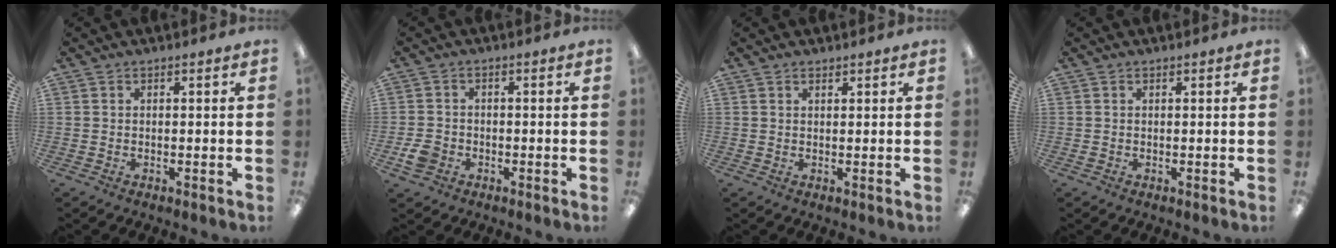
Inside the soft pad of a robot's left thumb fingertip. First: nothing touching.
{"total": 4.1, "force": [-1.7, 3.3, 1.7], "torque": [-0.039, 0.003, -0.031]}
{"total": 1.3, "force": [1.1, 0.5, 0.5], "torque": [-0.011, -0.002, 0.020]}
{"total": 0.6, "force": [0.1, 0.5, 0.4], "torque": [-0.007, 0.003, 0.001]}